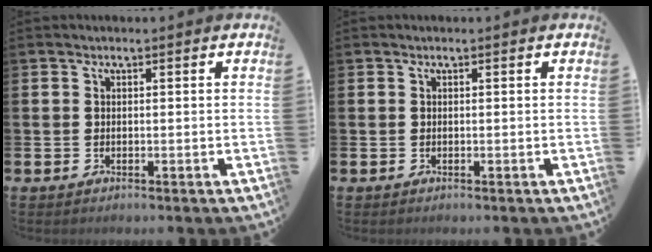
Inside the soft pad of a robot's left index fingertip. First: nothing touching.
{"total": 0.0}